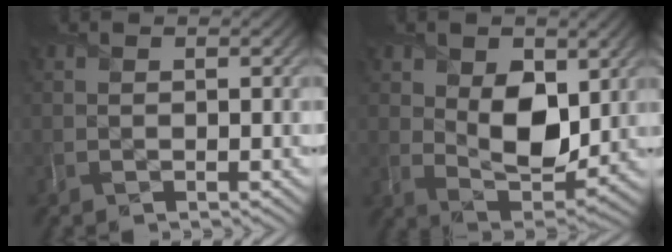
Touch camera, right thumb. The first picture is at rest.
{"total": 8.2, "force": [2.2, 5.0, 6.1], "torque": [-0.123, -0.012, 0.039]}